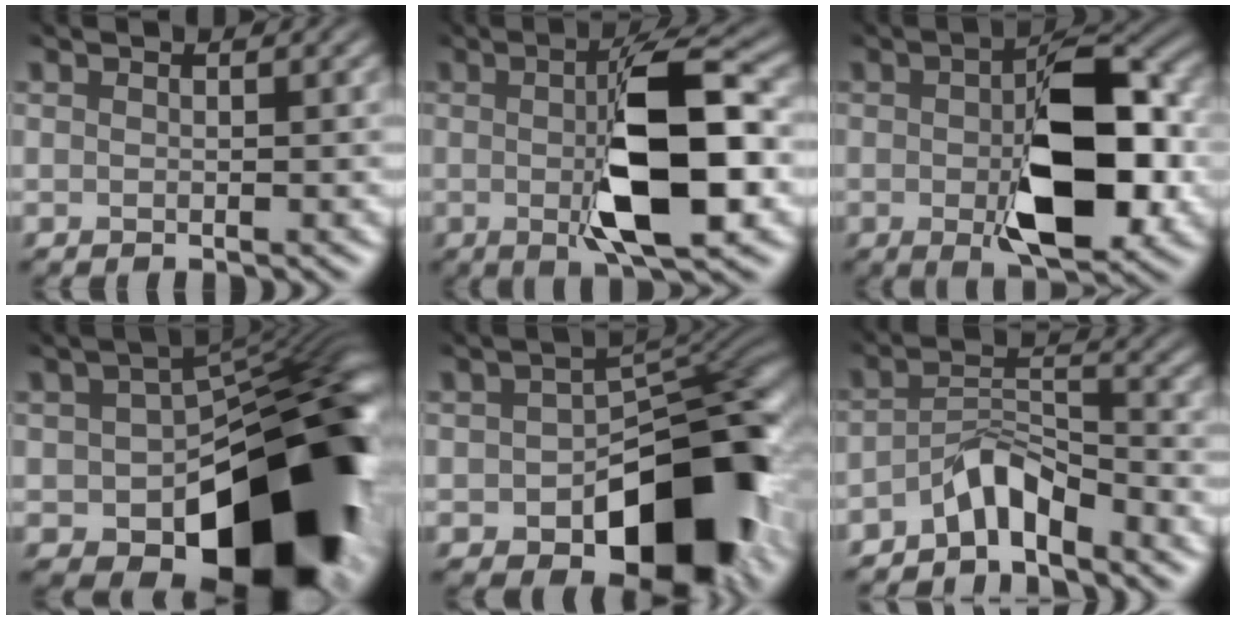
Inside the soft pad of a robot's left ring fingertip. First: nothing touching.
{"total": 9.6, "force": [-0.9, 2.8, 9.1], "torque": [-0.136, 0.003, -0.015]}
{"total": 10.7, "force": [-1.6, 5.1, 9.3], "torque": [-0.140, -0.006, -0.018]}
{"total": 17.6, "force": [-5.8, 10.3, 13.1], "torque": [-0.146, -0.025, -0.076]}
{"total": 13.6, "force": [-5.1, 8.1, 9.7], "torque": [-0.113, -0.014, -0.068]}
{"total": 3.7, "force": [-3.5, 0.8, 1.1], "torque": [-0.019, 0.014, -0.063]}